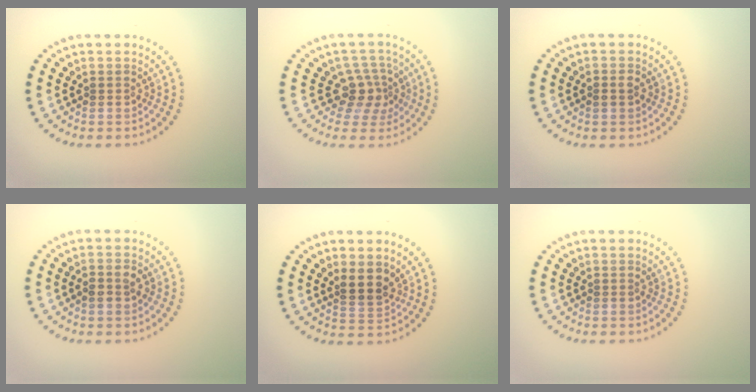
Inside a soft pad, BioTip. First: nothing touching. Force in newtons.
{"total": 2.8, "press": 2.1, "slide": 1.8}
{"total": 1.0, "press": 1.0, "slide": 0.1}
{"total": 1.6, "press": 1.5, "slide": 0.4}
{"total": 2.7, "press": 2.4, "slide": 1.2}
{"total": 0.0}